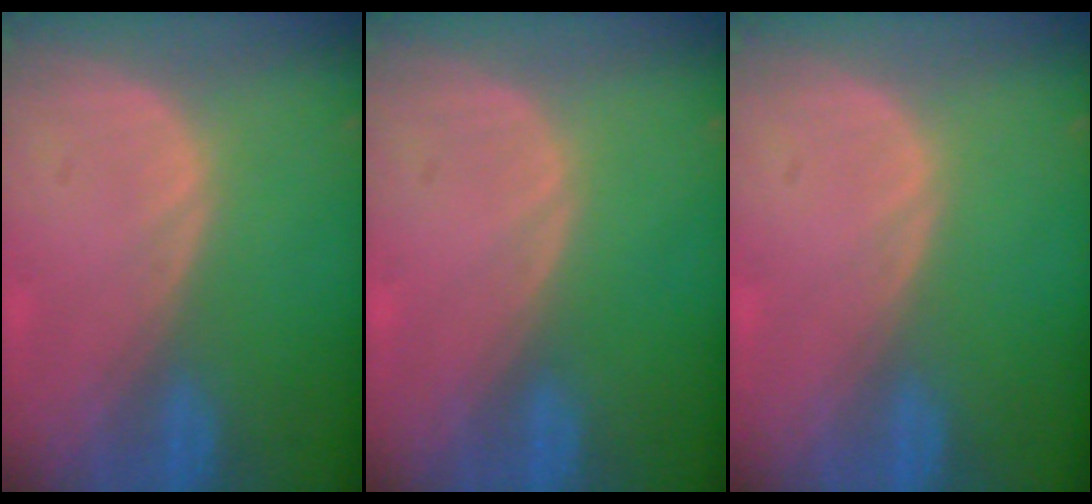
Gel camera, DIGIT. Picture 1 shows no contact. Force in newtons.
{"total": 0.0}
{"total": 0.0}